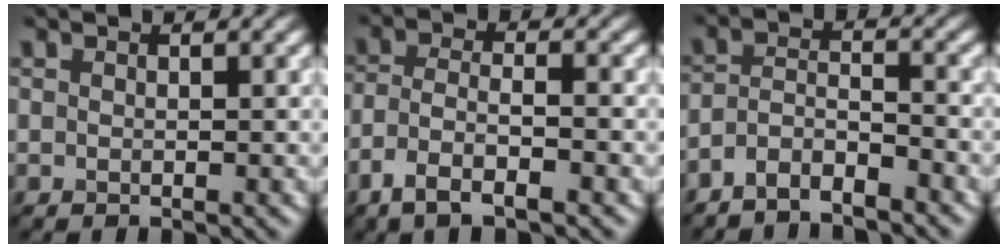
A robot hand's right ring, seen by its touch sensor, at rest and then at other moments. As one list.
[{"total": 4.6, "force": [-2.8, 1.3, 3.4], "torque": [-0.069, 0.000, -0.058]}, {"total": 3.4, "force": [-3.0, 0.8, 1.5], "torque": [-0.029, 0.003, -0.065]}]